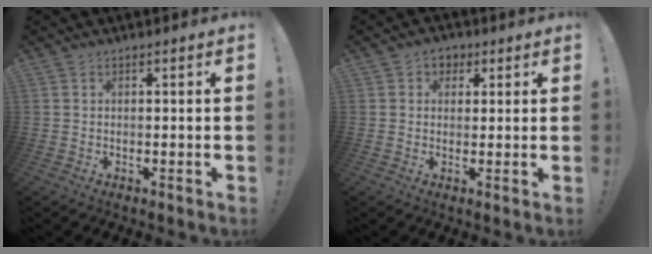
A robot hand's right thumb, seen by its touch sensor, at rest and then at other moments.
{"total": 3.7, "force": [1.0, 3.3, 1.2], "torque": [-0.009, 0.000, 0.016]}